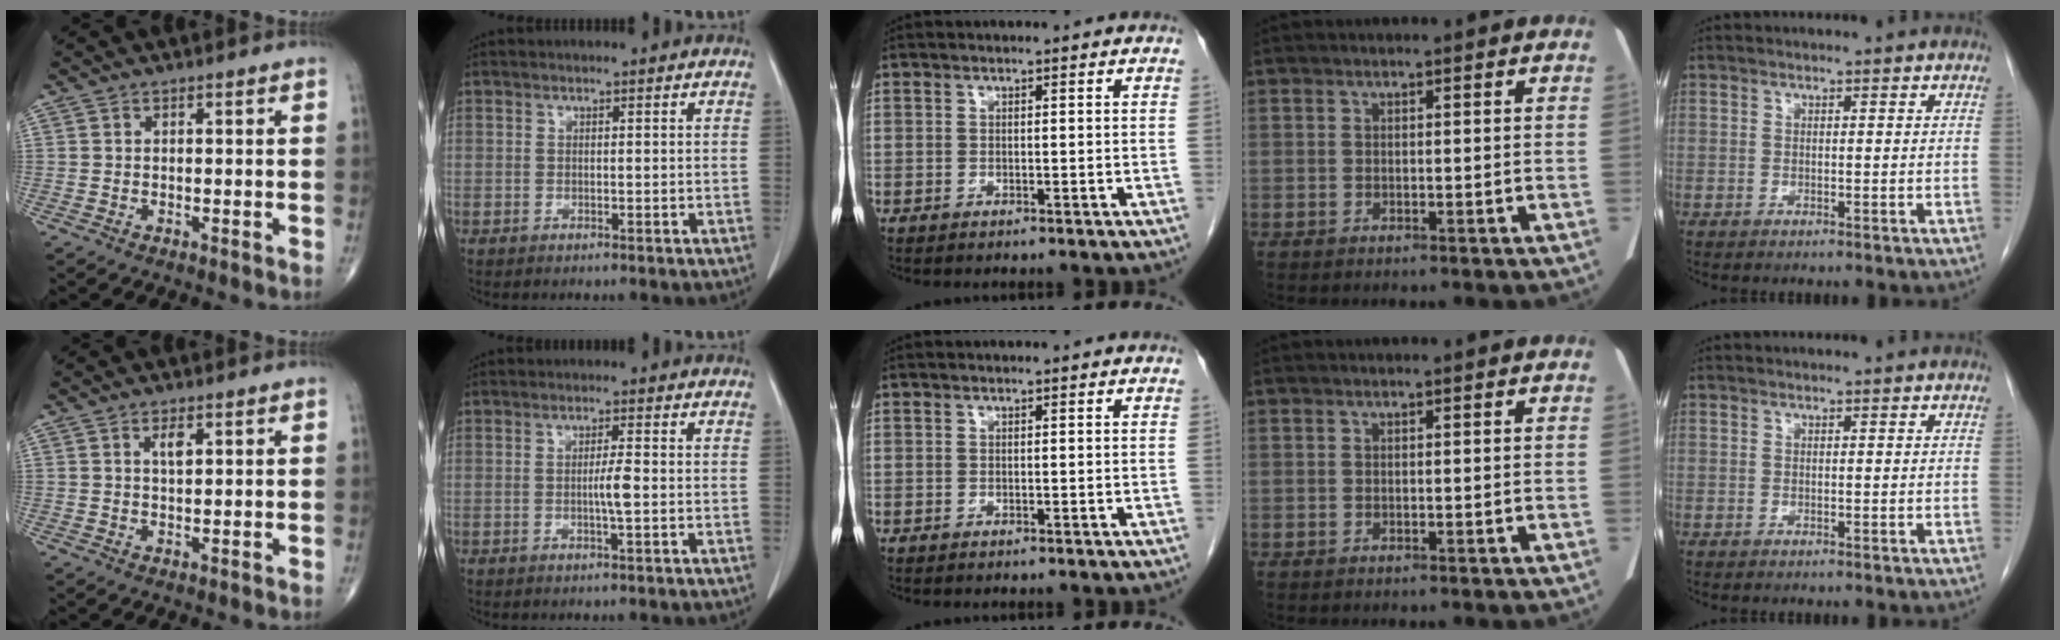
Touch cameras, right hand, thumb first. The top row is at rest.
{"thumb": {"total": 2.5, "force": [1.0, 1.0, 2.0], "torque": [-0.032, -0.004, 0.019]}, "index": {"total": 2.5, "force": [-0.3, -0.2, 2.5], "torque": [-0.045, 0.000, -0.004]}}